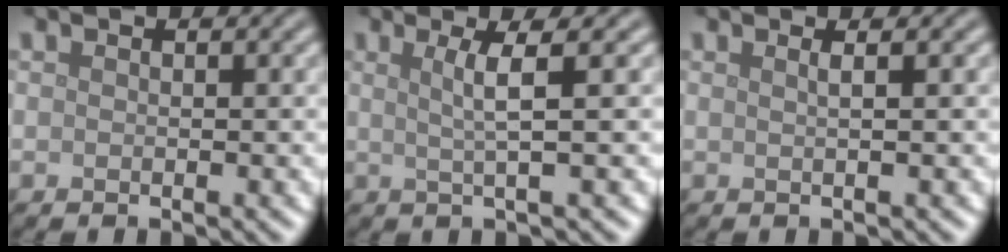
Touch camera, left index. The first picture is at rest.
{"total": 2.9, "force": [0.7, 0.5, 2.8], "torque": [-0.050, 0.003, 0.010]}
{"total": 1.5, "force": [0.7, 0.7, 1.2], "torque": [-0.007, 0.000, -0.007]}